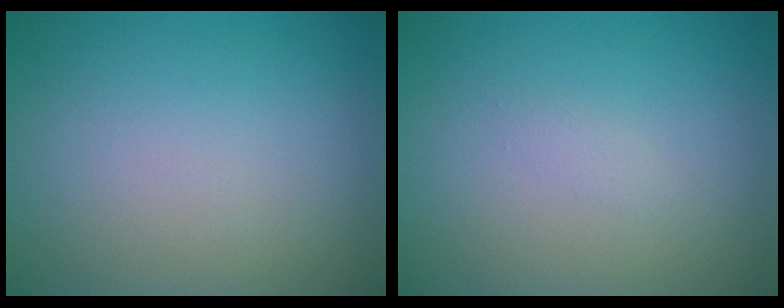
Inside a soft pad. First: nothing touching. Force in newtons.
{"total": 0.7, "press": 0.6, "slide": 0.1}